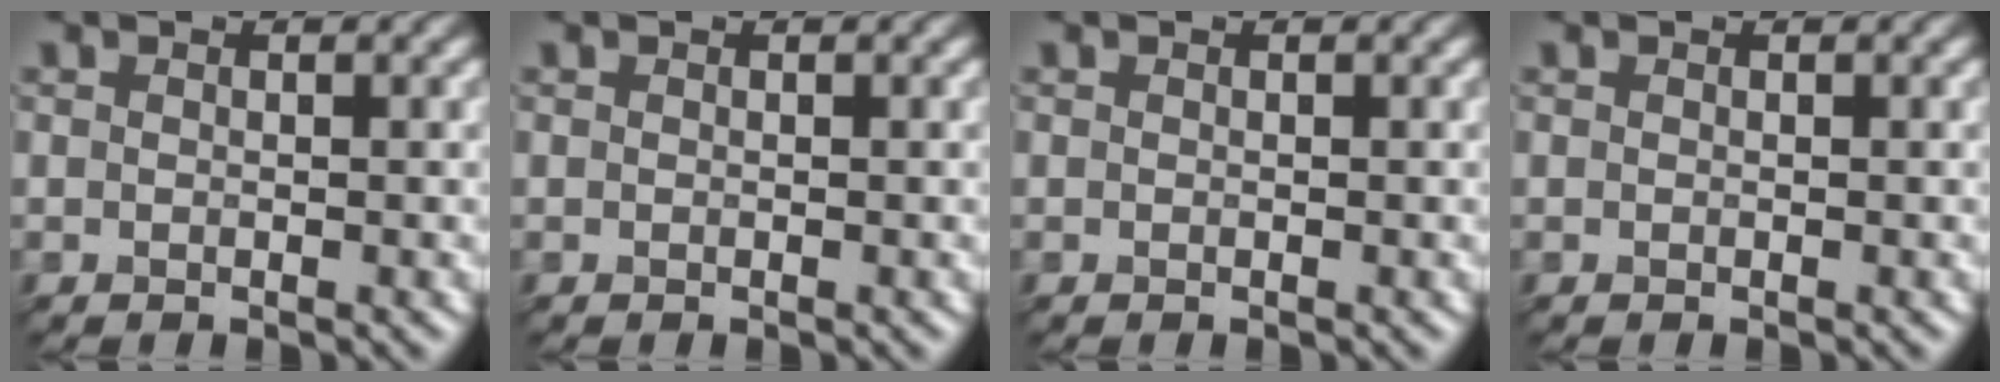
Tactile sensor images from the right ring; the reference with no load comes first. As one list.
[{"total": 0.0}, {"total": 0.0}, {"total": 0.0}]